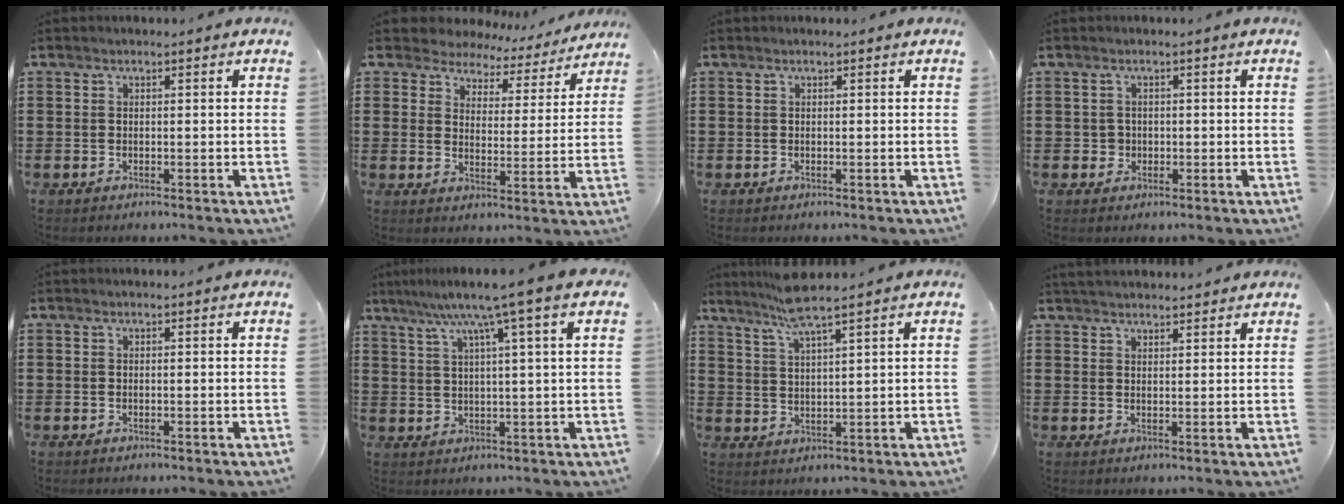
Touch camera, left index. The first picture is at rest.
{"total": 4.7, "force": [4.3, 1.7, 0.0], "torque": [-0.030, -0.025, 0.073]}
{"total": 0.0}
{"total": 1.5, "force": [-0.1, 1.5, 0.4], "torque": [-0.014, 0.006, -0.005]}
{"total": 0.0}
{"total": 8.0, "force": [4.5, -0.4, 6.6], "torque": [-0.141, -0.014, 0.071]}
{"total": 5.9, "force": [4.9, -0.5, 3.3], "torque": [-0.078, -0.010, 0.086]}
{"total": 2.5, "force": [2.5, 0.0, 0.1], "torque": [-0.009, 0.000, 0.049]}